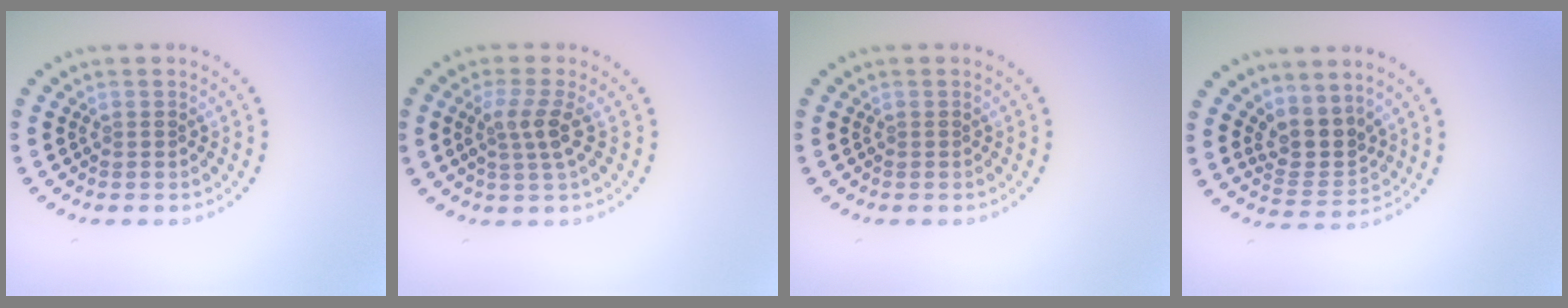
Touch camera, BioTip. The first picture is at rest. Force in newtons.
{"total": 2.5, "press": 1.9, "slide": 1.6}
{"total": 0.0}
{"total": 3.3, "press": 2.5, "slide": 2.1}